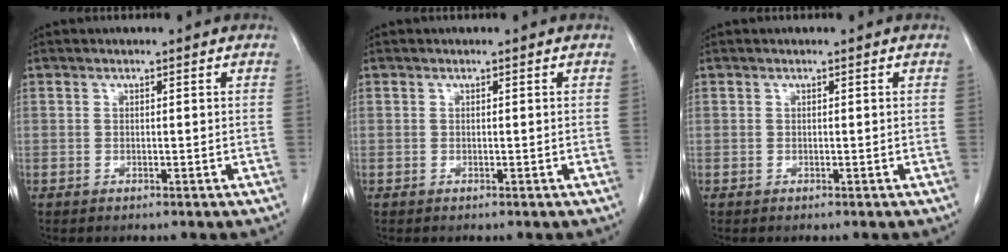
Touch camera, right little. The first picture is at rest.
{"total": 0.0}
{"total": 0.0}